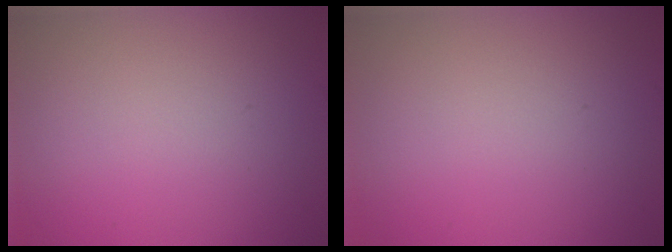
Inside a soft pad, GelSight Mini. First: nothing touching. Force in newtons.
{"total": 0.0}